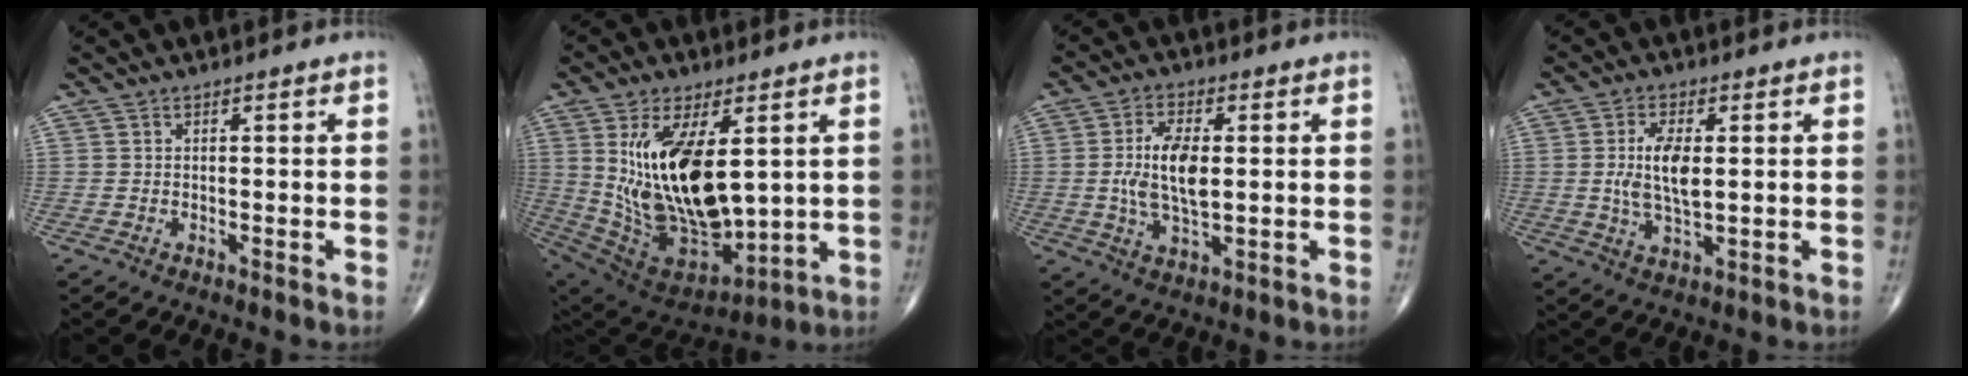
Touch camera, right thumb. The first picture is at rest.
{"total": 23.2, "force": [3.7, 11.4, 19.8], "torque": [-0.352, -0.031, 0.092]}
{"total": 9.3, "force": [0.4, 4.1, 8.3], "torque": [-0.161, -0.006, 0.009]}
{"total": 7.8, "force": [0.7, 3.2, 7.1], "torque": [-0.139, -0.010, 0.014]}